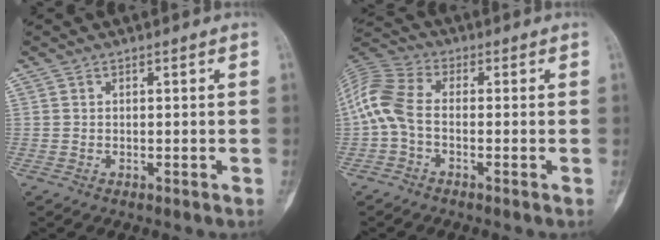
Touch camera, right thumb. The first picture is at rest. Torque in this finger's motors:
{"motor_torque": [0.92, 1.42, 1.20, -0.14, 0.03]}